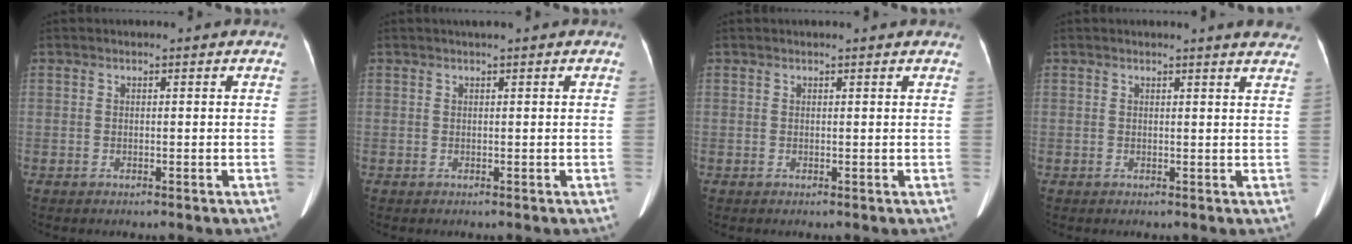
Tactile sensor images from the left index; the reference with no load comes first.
{"total": 1.2, "force": [0.9, -0.1, 0.8], "torque": [-0.011, 0.011, 0.018]}
{"total": 3.0, "force": [2.7, 0.3, 1.1], "torque": [-0.017, 0.017, 0.028]}
{"total": 5.4, "force": [4.9, 0.1, 2.1], "torque": [-0.022, -0.009, 0.034]}